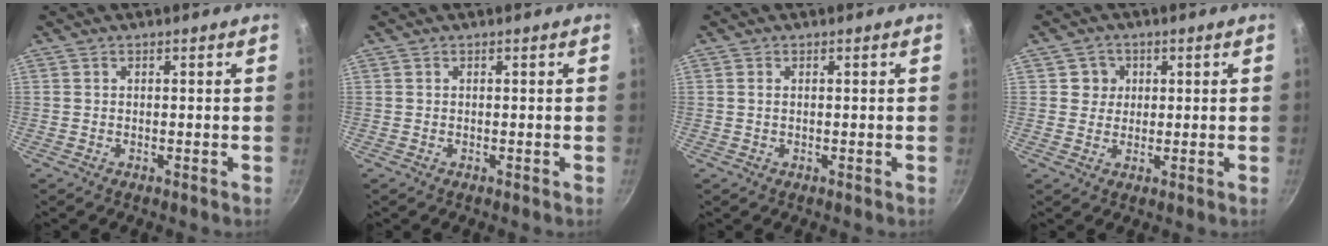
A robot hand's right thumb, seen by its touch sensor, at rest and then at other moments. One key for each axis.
{"total": 0.0}
{"total": 0.7, "fx": 0.1, "fy": 0.4, "fz": 0.6, "tx": -0.011, "ty": 0.000, "tz": 0.002}
{"total": 3.6, "fx": 0.9, "fy": 3.4, "fz": 0.5, "tx": 0.020, "ty": 0.004, "tz": 0.010}